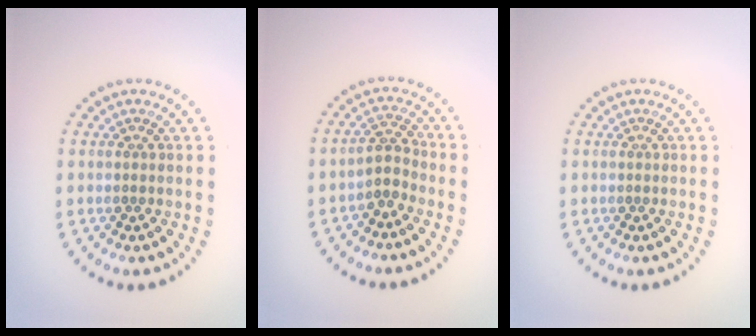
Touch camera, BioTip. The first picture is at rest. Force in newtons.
{"total": 2.1, "press": 1.6, "slide": 1.4}
{"total": 0.0}